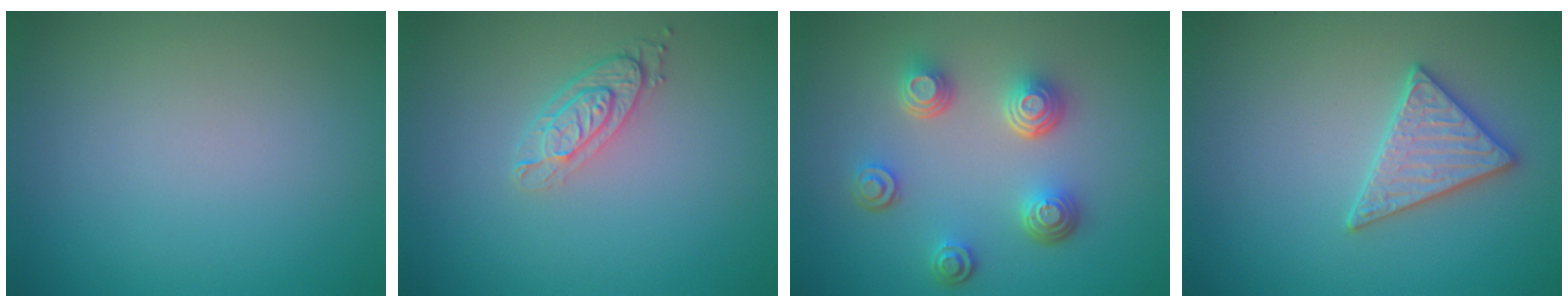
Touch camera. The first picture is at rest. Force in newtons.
{"total": 2.8, "press": 2.2, "slide": 1.7}
{"total": 4.6, "press": 3.5, "slide": 3.0}
{"total": 3.1, "press": 3.0, "slide": 0.4}